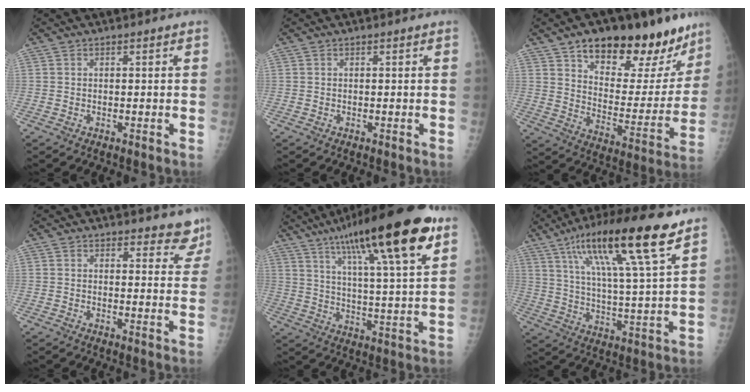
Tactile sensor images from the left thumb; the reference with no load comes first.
{"total": 0.0}
{"total": 24.4, "force": [16.6, 11.0, 14.1], "torque": [-0.145, -0.070, 0.249]}
{"total": 6.6, "force": [6.1, 2.5, 0.7], "torque": [0.037, -0.037, 0.050]}
{"total": 23.7, "force": [13.3, 4.2, 19.1], "torque": [-0.298, -0.027, 0.208]}
{"total": 19.6, "force": [11.2, 2.6, 15.8], "torque": [-0.264, -0.030, 0.192]}